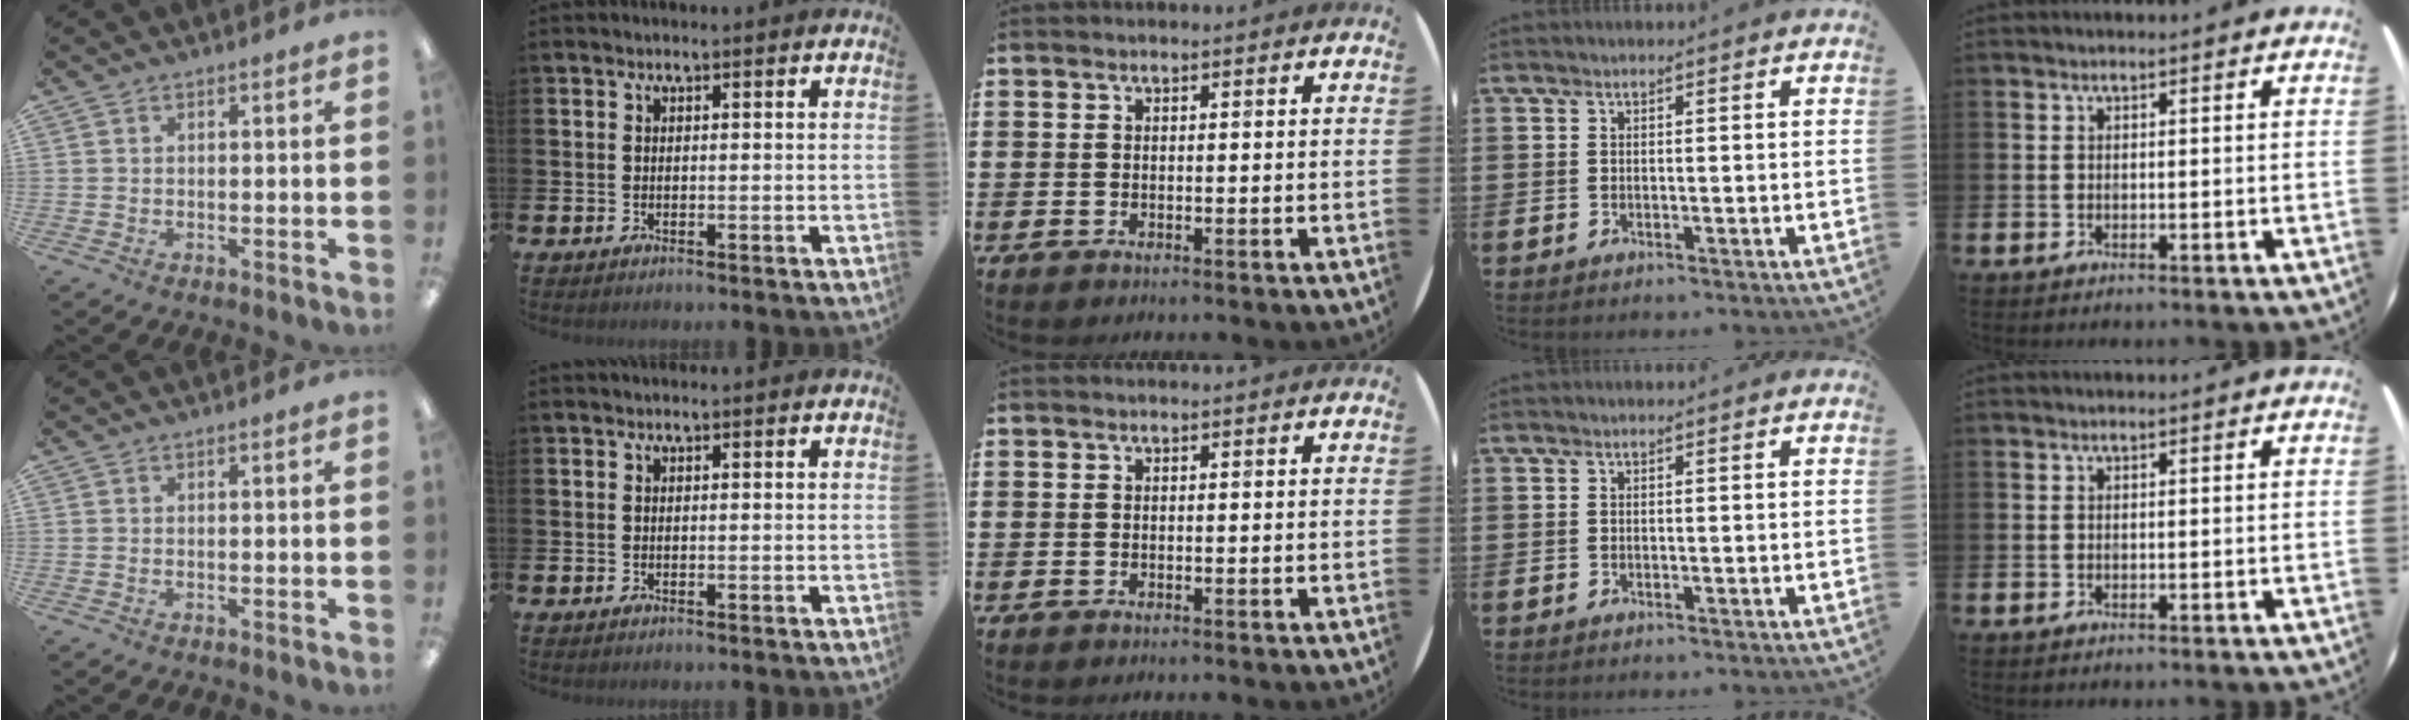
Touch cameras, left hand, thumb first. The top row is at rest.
{}